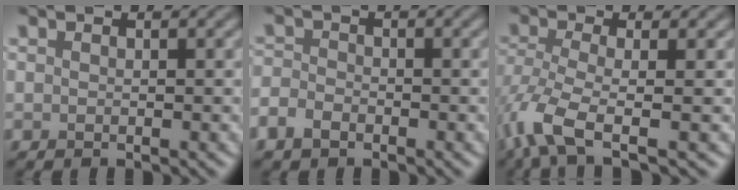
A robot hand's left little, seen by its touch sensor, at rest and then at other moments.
{"total": 2.2, "force": [-1.4, 1.4, 1.0], "torque": [-0.019, 0.000, -0.036]}
{"total": 5.7, "force": [-2.7, 1.8, 4.7], "torque": [-0.109, -0.008, -0.063]}